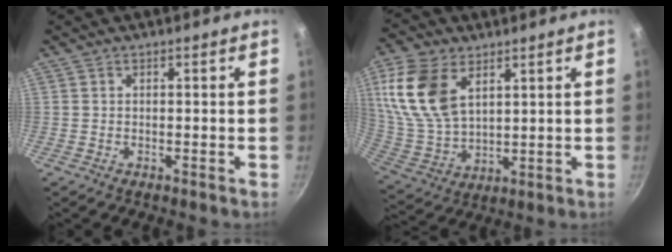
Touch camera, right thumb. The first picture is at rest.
{"total": 16.6, "force": [6.8, 10.1, 11.3], "torque": [-0.220, -0.026, 0.145]}